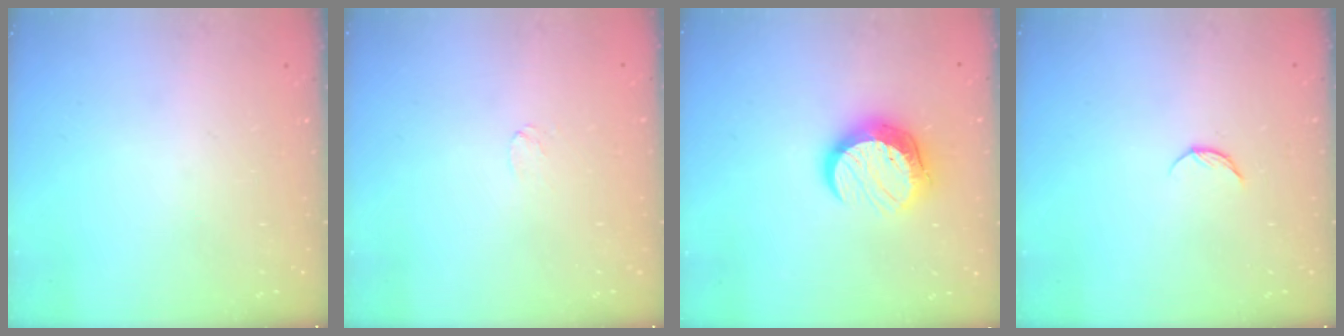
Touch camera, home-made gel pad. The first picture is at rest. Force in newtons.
{"total": 2.9, "press": 2.9, "slide": 0.3}
{"total": 11.6, "press": 11.6, "slide": 0.9}
{"total": 4.3, "press": 4.3, "slide": 0.5}